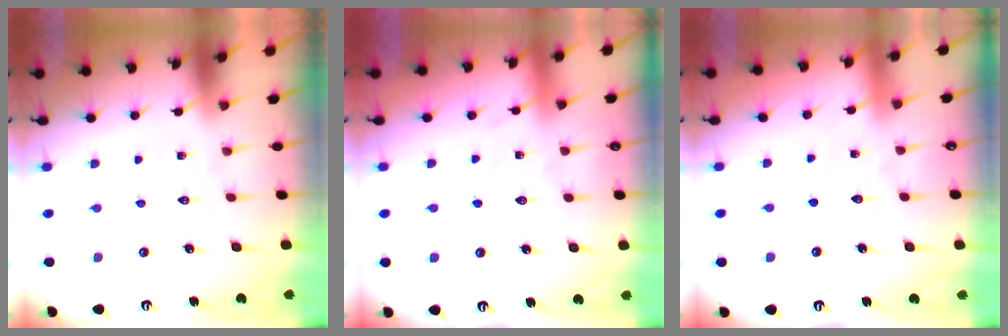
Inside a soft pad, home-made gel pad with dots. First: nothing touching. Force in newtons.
{"total": 2.7, "press": 2.7, "slide": 0.3}
{"total": 2.6, "press": 2.6, "slide": 0.3}